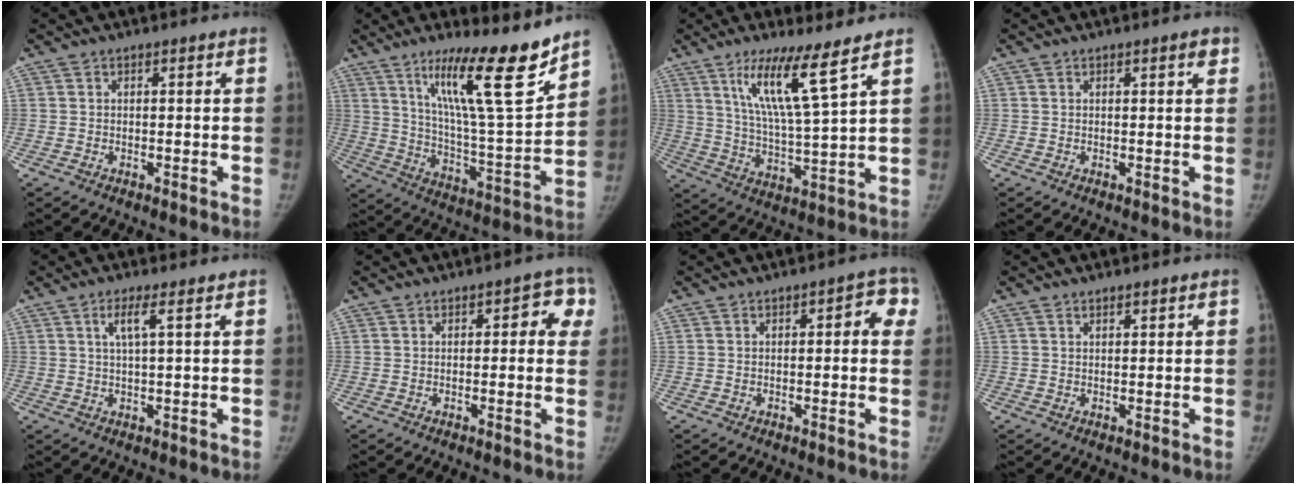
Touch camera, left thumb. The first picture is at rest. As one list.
[{"total": 19.7, "force": [13.1, 2.5, 14.5], "torque": [-0.206, -0.086, 0.222]}, {"total": 12.0, "force": [7.2, 0.5, 9.6], "torque": [-0.175, -0.049, 0.139]}, {"total": 1.5, "force": [0.8, 0.3, 1.2], "torque": [-0.014, -0.001, 0.009]}, {"total": 3.4, "force": [1.4, 0.2, 3.1], "torque": [-0.067, -0.002, 0.029]}, {"total": 5.0, "force": [1.3, 2.6, 4.1], "torque": [-0.009, 0.005, 0.004]}, {"total": 4.3, "force": [1.0, 1.9, 3.7], "torque": [-0.020, 0.007, 0.002]}, {"total": 0.7, "force": [0.6, 0.2, 0.2], "torque": [-0.002, -0.003, 0.010]}]